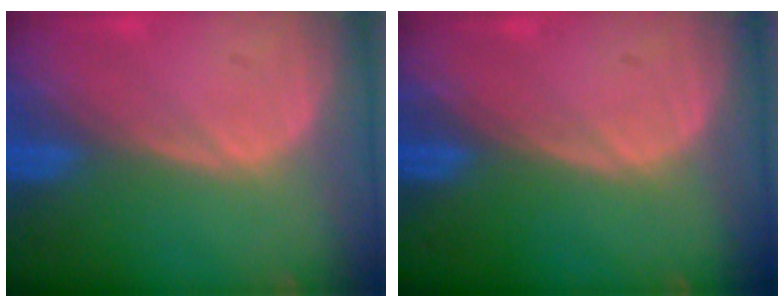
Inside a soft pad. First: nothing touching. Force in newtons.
{"total": 0.0}